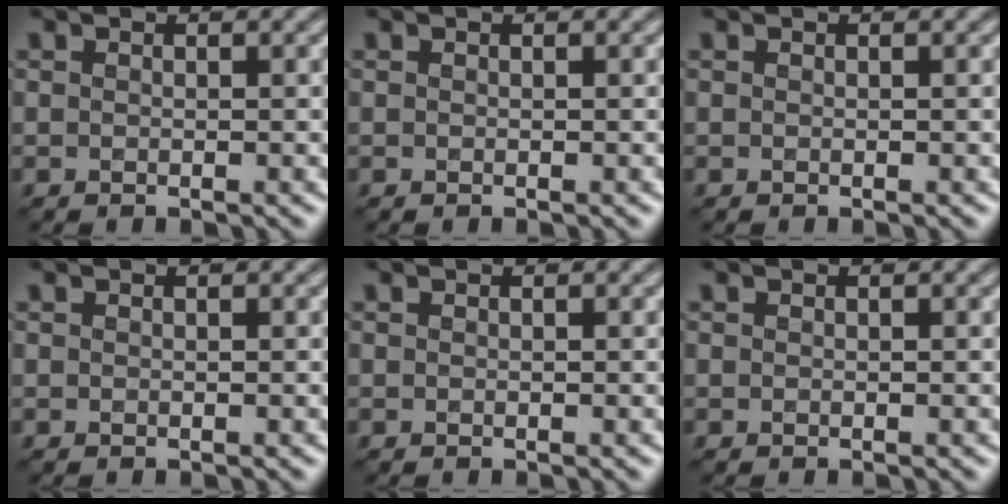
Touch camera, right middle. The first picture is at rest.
{"total": 0.0}
{"total": 0.0}
{"total": 0.0}
{"total": 0.0}
{"total": 0.0}